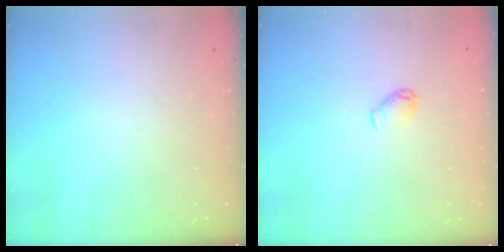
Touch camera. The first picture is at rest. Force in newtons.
{"total": 3.7, "press": 3.7, "slide": 0.7}